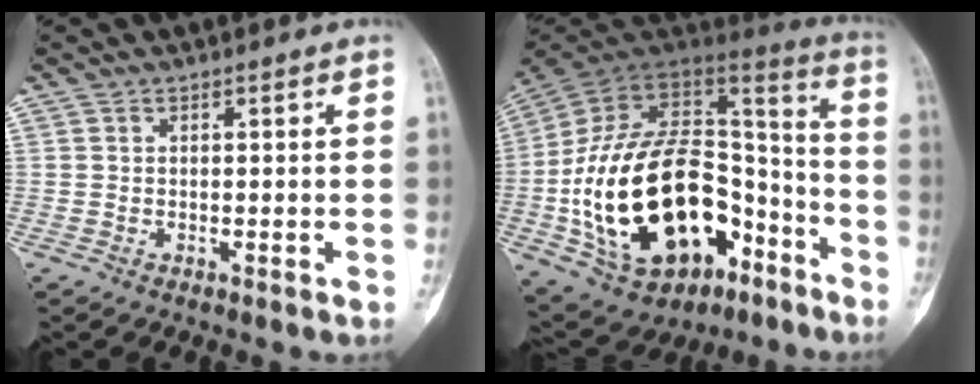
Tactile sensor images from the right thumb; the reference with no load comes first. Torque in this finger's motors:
{"motor_torque": [0.68, 0.81, 2.67, -0.10, 0.86]}